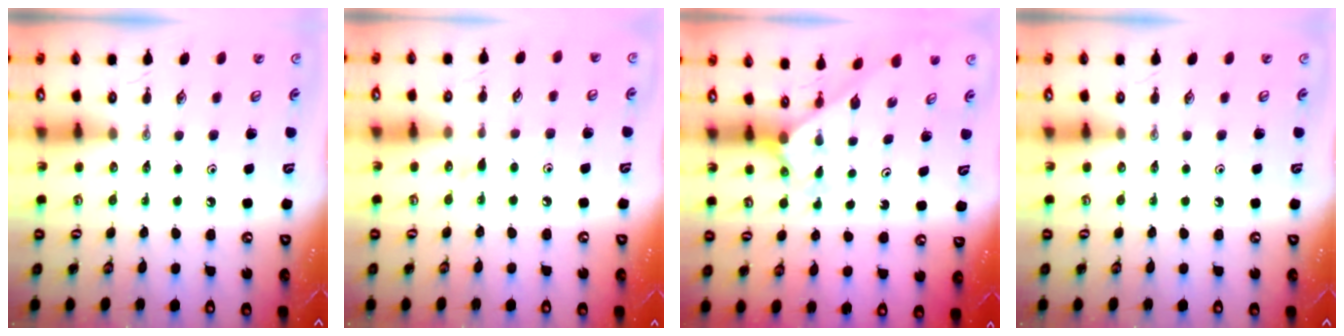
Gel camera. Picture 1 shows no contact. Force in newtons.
{"total": 6.1, "press": 6.0, "slide": 0.7}
{"total": 2.1, "press": 2.1, "slide": 0.2}
{"total": 0.0}